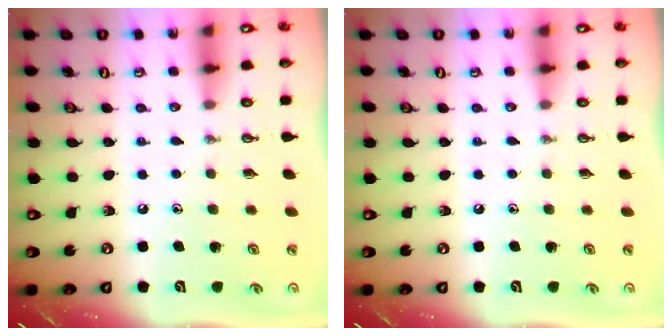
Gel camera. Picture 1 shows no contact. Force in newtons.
{"total": 0.0}